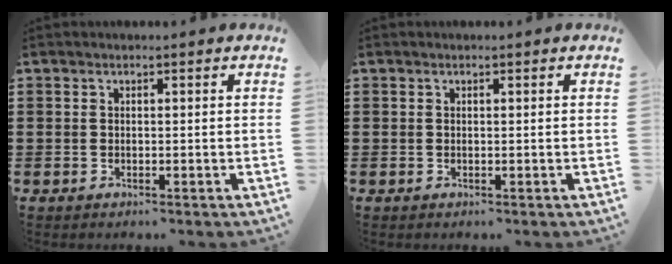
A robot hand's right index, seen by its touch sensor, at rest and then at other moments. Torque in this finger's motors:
{"motor_torque": [0.12, 0.07, 0.00, 0.00]}